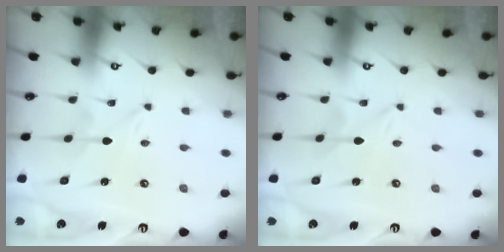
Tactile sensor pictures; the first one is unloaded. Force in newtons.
{"total": 0.0}